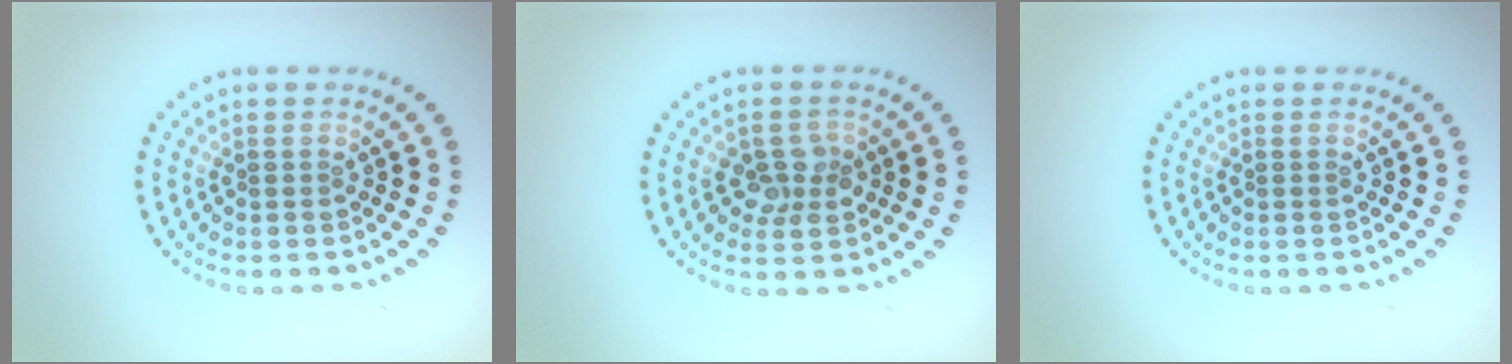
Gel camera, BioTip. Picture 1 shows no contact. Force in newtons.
{"total": 2.6, "press": 2.6, "slide": 0.3}
{"total": 0.0}